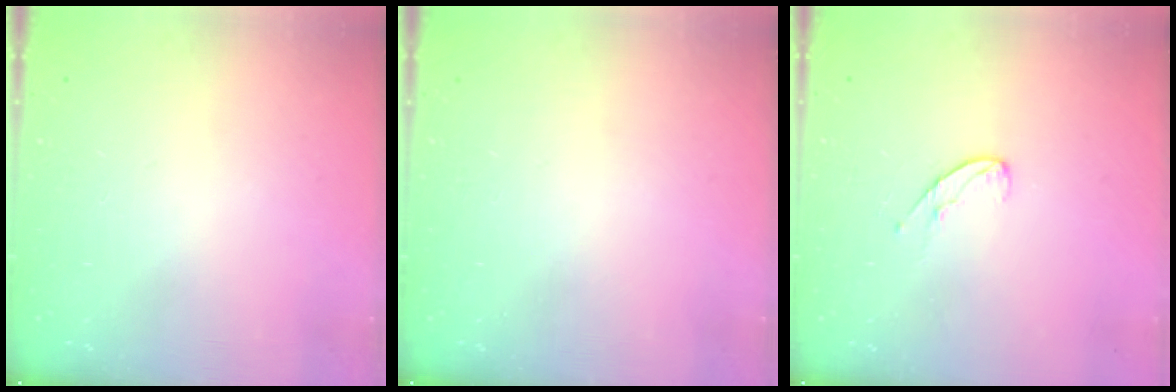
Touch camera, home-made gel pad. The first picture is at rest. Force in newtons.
{"total": 0.0}
{"total": 6.4, "press": 6.4, "slide": 0.6}